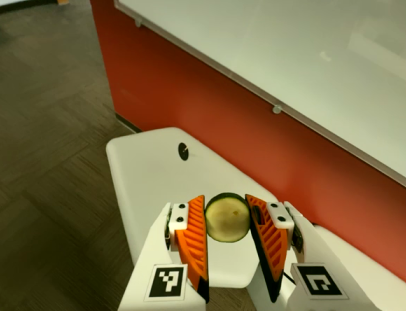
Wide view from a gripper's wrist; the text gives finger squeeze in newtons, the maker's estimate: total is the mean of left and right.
{"total": 10.4, "left": 10.9, "right": 9.9}